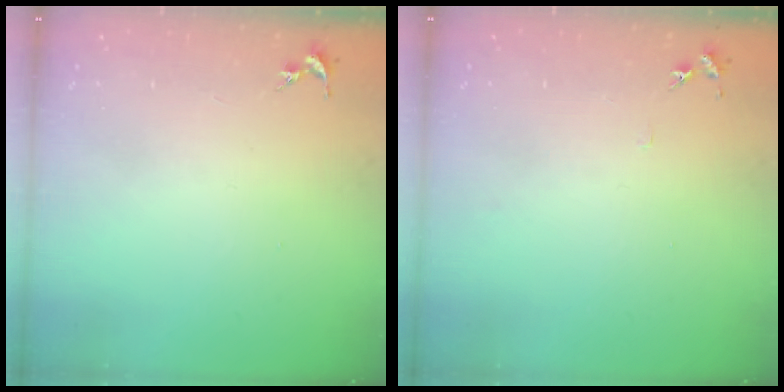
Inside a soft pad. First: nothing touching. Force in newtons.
{"total": 4.0, "press": 4.0, "slide": 0.5}